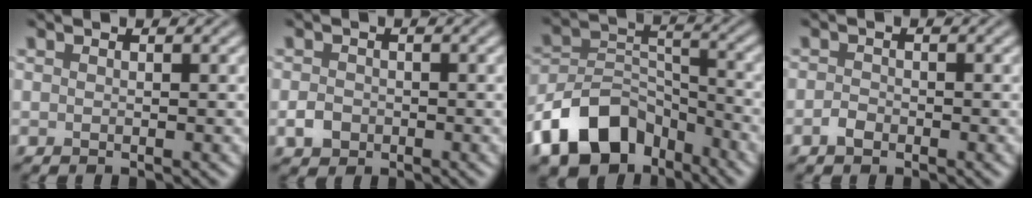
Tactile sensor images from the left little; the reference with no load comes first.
{"total": 1.7, "force": [-0.6, 1.4, 0.7], "torque": [-0.011, 0.000, -0.017]}
{"total": 9.9, "force": [-6.2, 6.0, 4.8], "torque": [-0.083, 0.000, -0.131]}
{"total": 1.2, "force": [-0.7, 0.8, 0.6], "torque": [-0.011, 0.003, -0.016]}